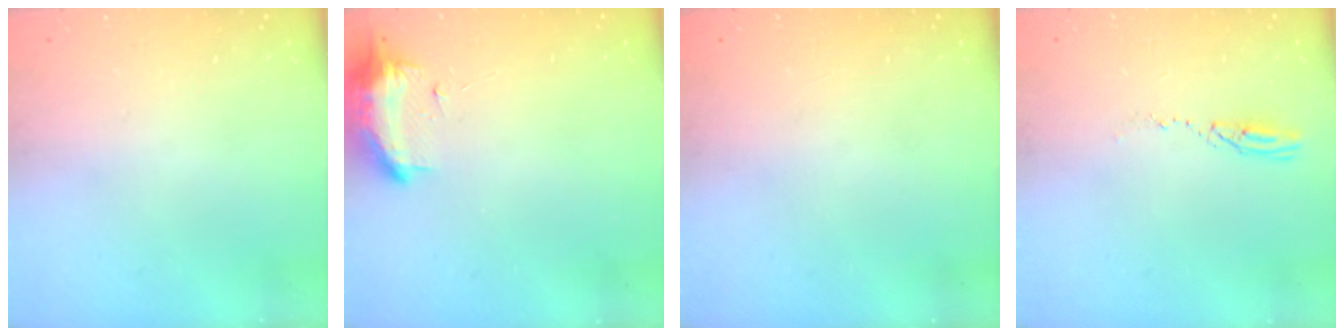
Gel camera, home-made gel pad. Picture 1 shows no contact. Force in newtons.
{"total": 9.5, "press": 9.2, "slide": 2.4}
{"total": 0.0}
{"total": 4.1, "press": 4.1, "slide": 0.4}